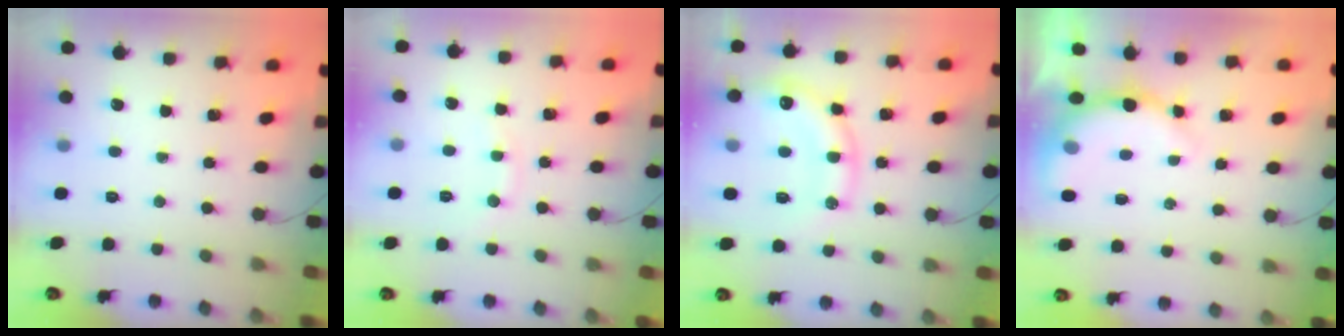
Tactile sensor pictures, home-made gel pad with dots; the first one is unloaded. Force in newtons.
{"total": 5.2, "press": 5.2, "slide": 0.7}
{"total": 17.1, "press": 16.8, "slide": 2.9}
{"total": 8.1, "press": 8.0, "slide": 1.2}